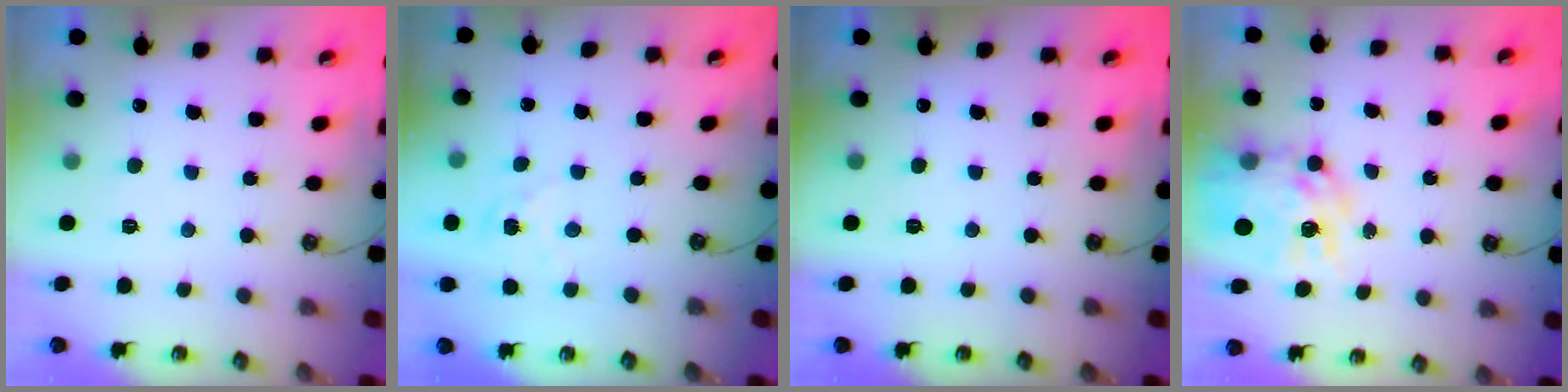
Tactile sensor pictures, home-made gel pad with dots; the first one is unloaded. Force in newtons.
{"total": 1.2, "press": 1.1, "slide": 0.2}
{"total": 0.0}
{"total": 14.2, "press": 14.1, "slide": 1.5}